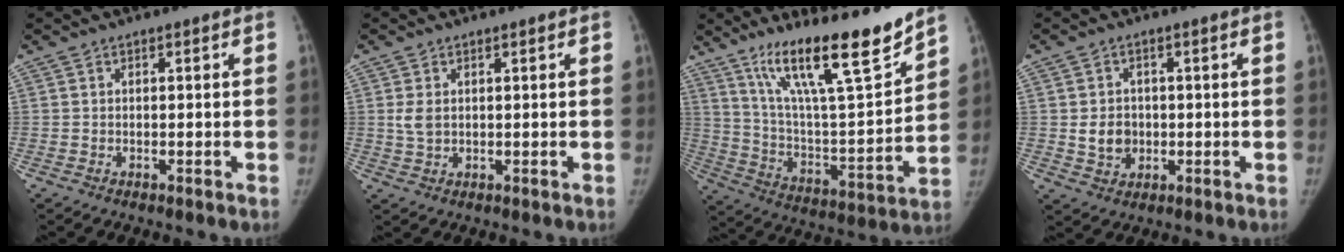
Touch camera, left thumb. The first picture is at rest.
{"total": 2.7, "force": [0.8, 1.7, 1.9], "torque": [-0.038, -0.005, 0.021]}
{"total": 21.6, "force": [15.8, 3.3, 14.4], "torque": [-0.211, -0.086, 0.279]}
{"total": 5.0, "force": [-0.1, 4.2, 2.6], "torque": [-0.026, 0.000, 0.006]}